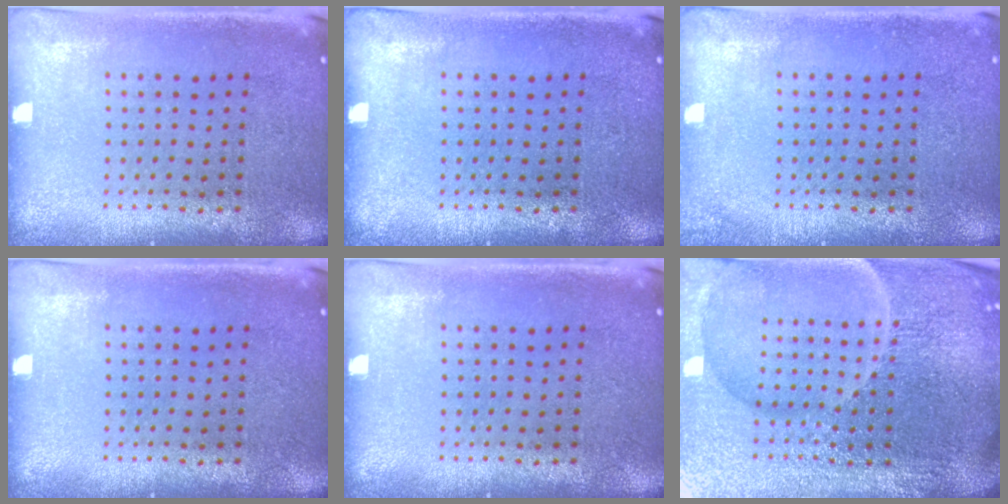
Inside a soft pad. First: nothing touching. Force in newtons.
{"total": 0.0}
{"total": 0.9, "press": 0.9, "slide": 0.1}
{"total": 0.0}
{"total": 0.0}
{"total": 7.3, "press": 6.4, "slide": 3.5}